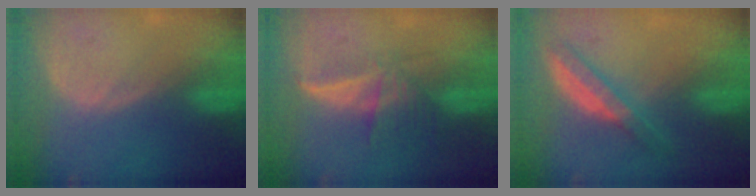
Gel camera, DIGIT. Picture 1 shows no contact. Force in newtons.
{"total": 6.2, "press": 5.5, "slide": 2.8}
{"total": 5.8, "press": 5.2, "slide": 2.6}